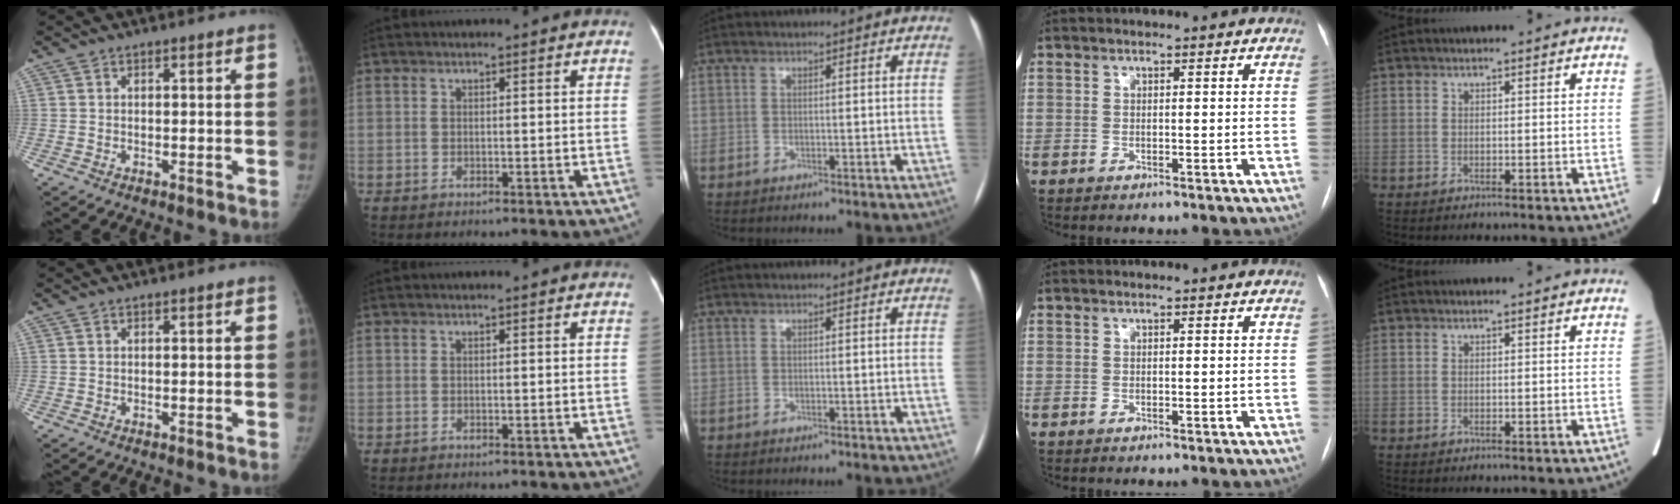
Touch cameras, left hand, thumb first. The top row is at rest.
{}